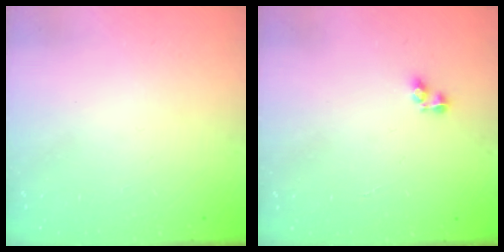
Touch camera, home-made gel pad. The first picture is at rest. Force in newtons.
{"total": 3.8, "press": 3.8, "slide": 0.6}